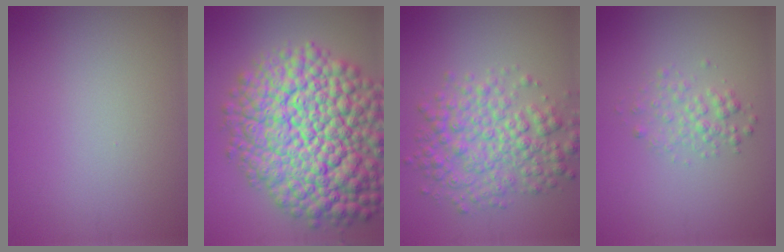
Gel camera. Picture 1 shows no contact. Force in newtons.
{"total": 16.1, "press": 16.1, "slide": 0.6}
{"total": 5.9, "press": 5.9, "slide": 0.0}
{"total": 1.9, "press": 1.9, "slide": 0.1}